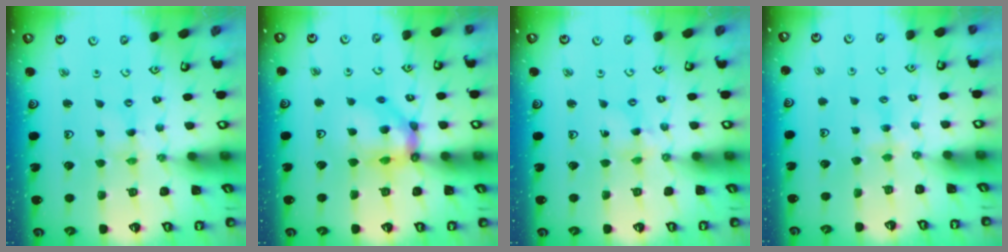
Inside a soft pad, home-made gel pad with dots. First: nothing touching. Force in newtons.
{"total": 12.6, "press": 12.5, "slide": 1.4}
{"total": 2.3, "press": 2.3, "slide": 0.2}
{"total": 3.8, "press": 3.8, "slide": 0.7}